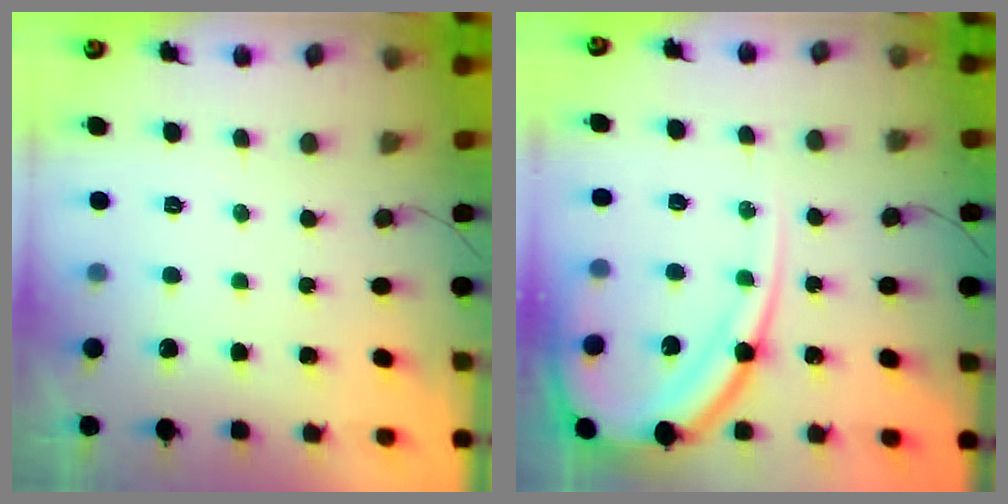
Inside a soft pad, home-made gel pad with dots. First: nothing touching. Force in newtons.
{"total": 16.7, "press": 16.6, "slide": 1.8}